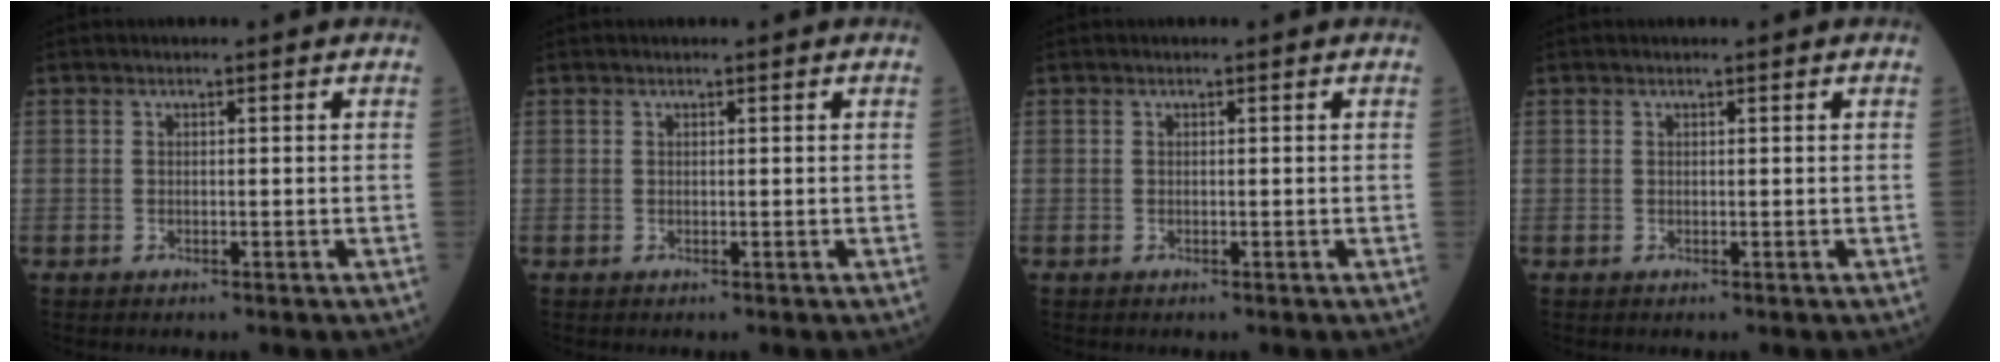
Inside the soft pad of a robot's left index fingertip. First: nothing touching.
{"total": 0.0}
{"total": 0.0}
{"total": 0.0}